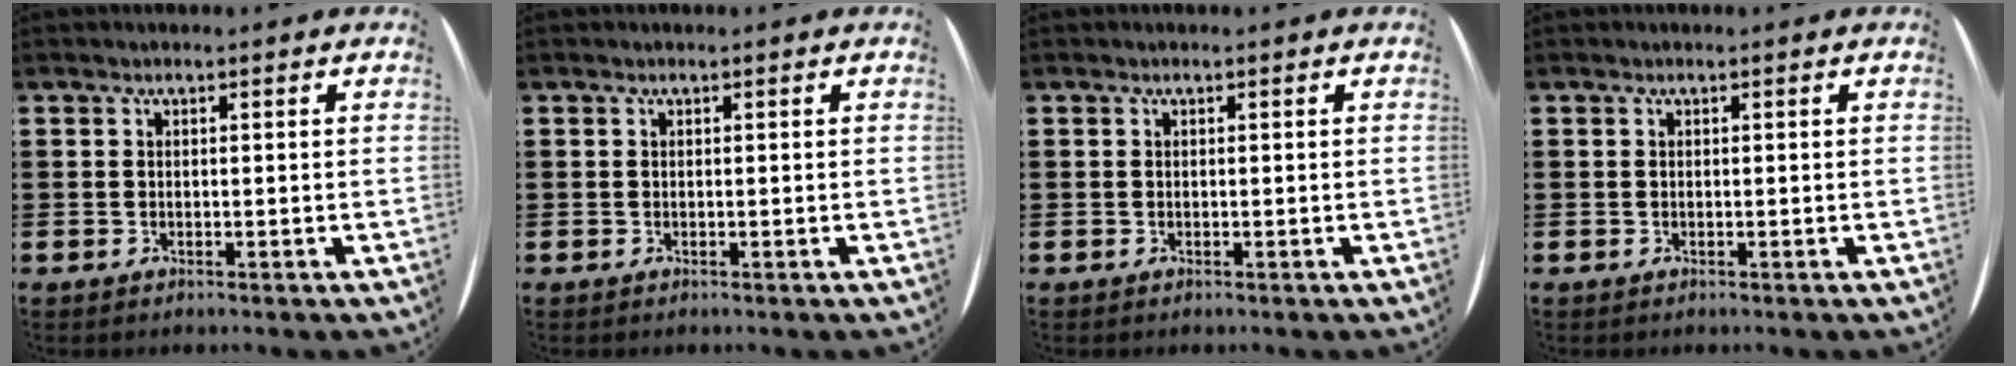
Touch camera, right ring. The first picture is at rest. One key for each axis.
{"total": 0.0}
{"total": 0.0}
{"total": 0.0}